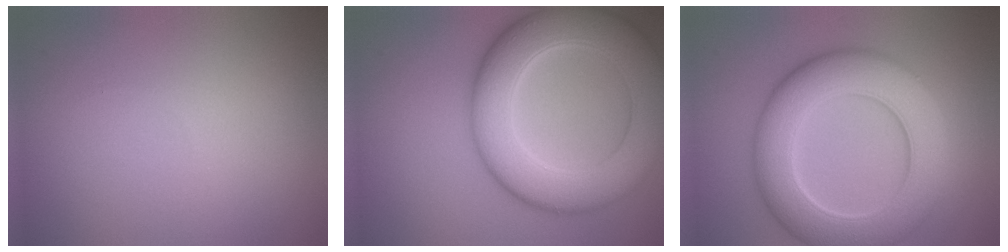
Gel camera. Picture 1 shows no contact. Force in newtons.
{"total": 10.8, "press": 10.8, "slide": 0.5}
{"total": 9.8, "press": 9.7, "slide": 0.4}